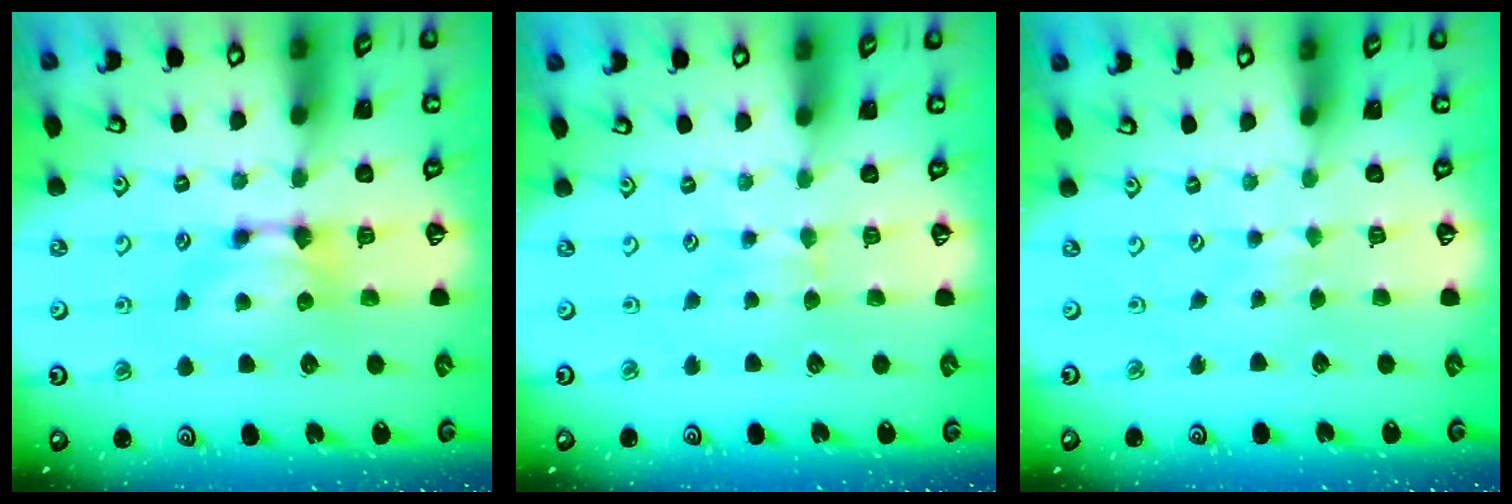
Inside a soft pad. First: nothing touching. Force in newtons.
{"total": 2.4, "press": 2.4, "slide": 0.4}
{"total": 3.6, "press": 3.6, "slide": 0.5}